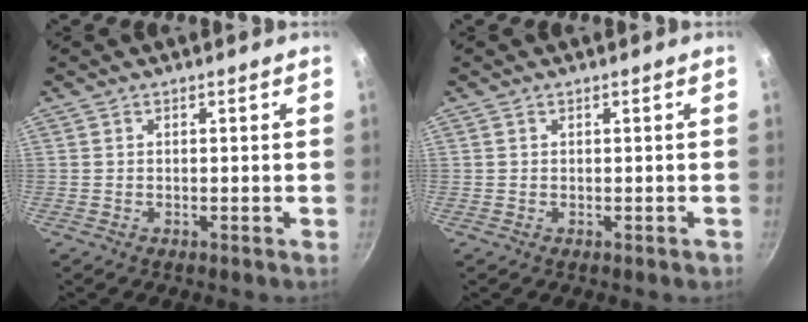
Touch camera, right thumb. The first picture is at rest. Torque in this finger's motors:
{"motor_torque": [-0.36, -0.03, -0.25, 0.14, 0.00]}